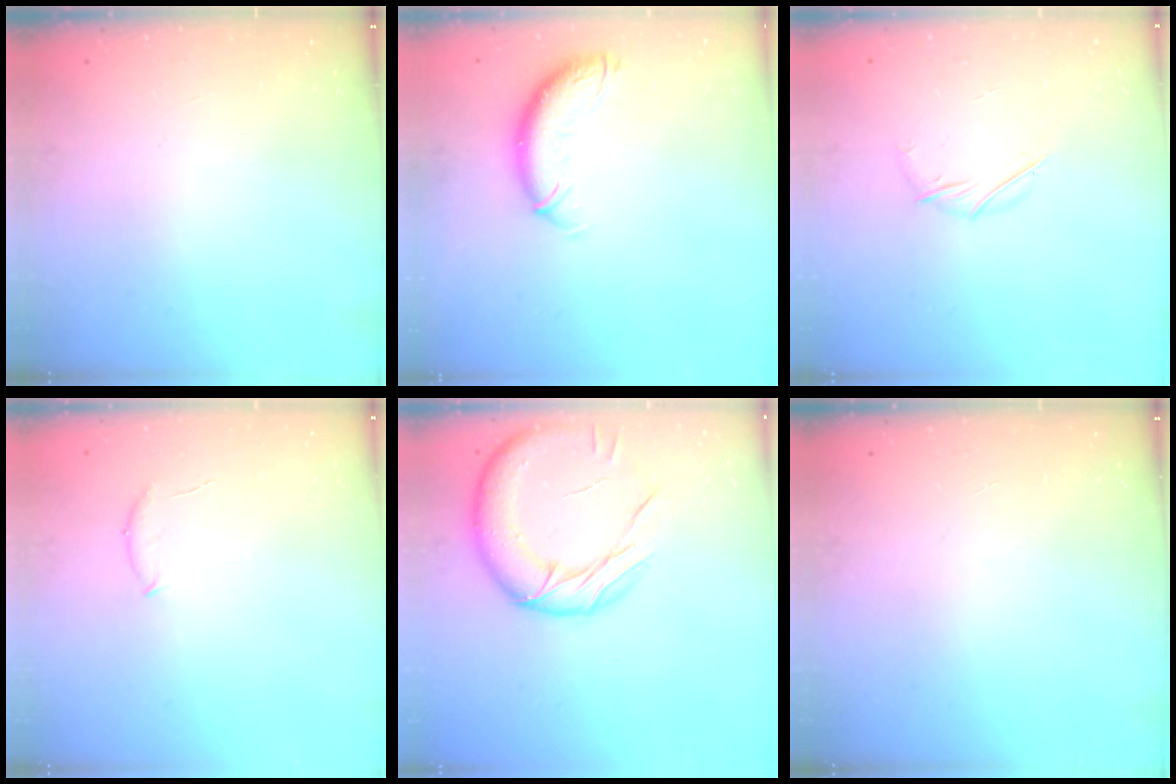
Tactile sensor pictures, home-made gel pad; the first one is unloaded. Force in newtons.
{"total": 10.4, "press": 10.3, "slide": 0.9}
{"total": 4.8, "press": 4.7, "slide": 1.1}
{"total": 6.1, "press": 6.0, "slide": 1.1}
{"total": 15.2, "press": 15.1, "slide": 1.7}
{"total": 0.0}